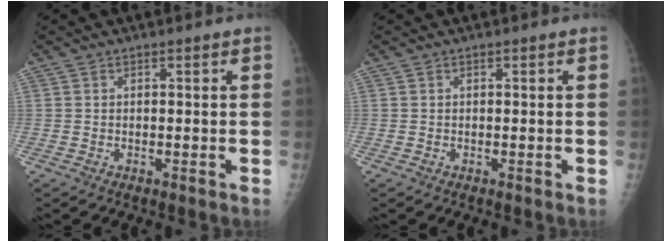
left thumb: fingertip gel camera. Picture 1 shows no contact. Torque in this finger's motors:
{"motor_torque": [0.01, 0.04, -0.13, -0.09, 0.00]}